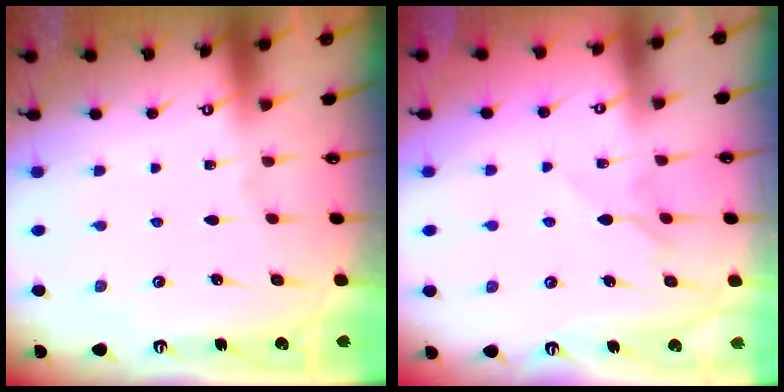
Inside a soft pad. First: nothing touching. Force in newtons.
{"total": 6.2, "press": 6.1, "slide": 0.9}